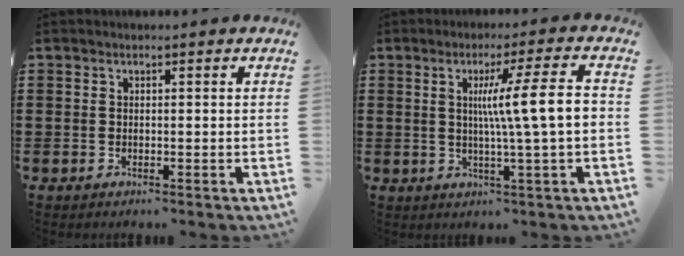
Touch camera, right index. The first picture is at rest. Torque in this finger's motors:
{"motor_torque": [1.72, -0.09, 0.83, 0.21]}